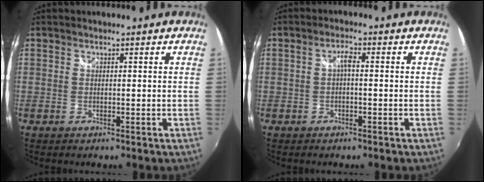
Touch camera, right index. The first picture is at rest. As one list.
[{"total": 1.9, "force": [-0.3, 0.6, 1.8], "torque": [-0.036, 0.007, -0.006]}]